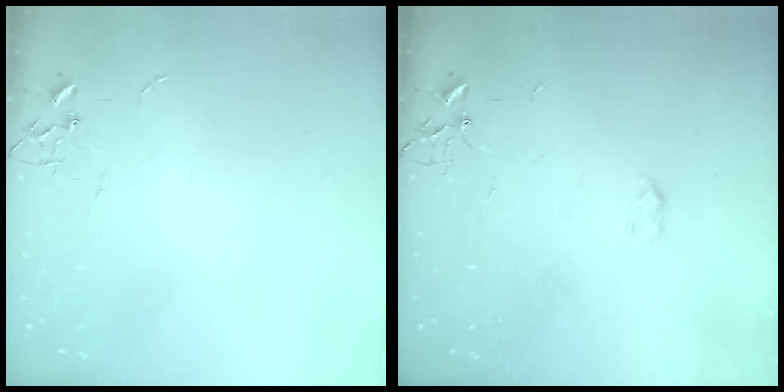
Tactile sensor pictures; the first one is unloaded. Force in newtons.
{"total": 2.8, "press": 2.8, "slide": 0.5}